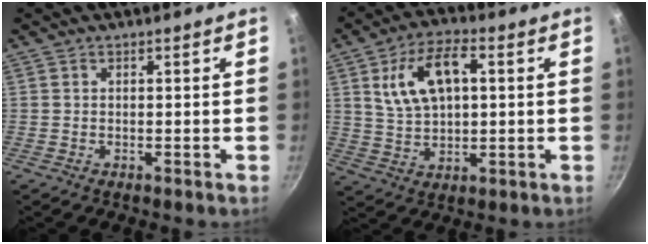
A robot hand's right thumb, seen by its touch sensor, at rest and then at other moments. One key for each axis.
{"total": 12.3, "fx": 3.0, "fy": 6.8, "fz": 9.8, "tx": -0.164, "ty": 0.009, "tz": 0.058}